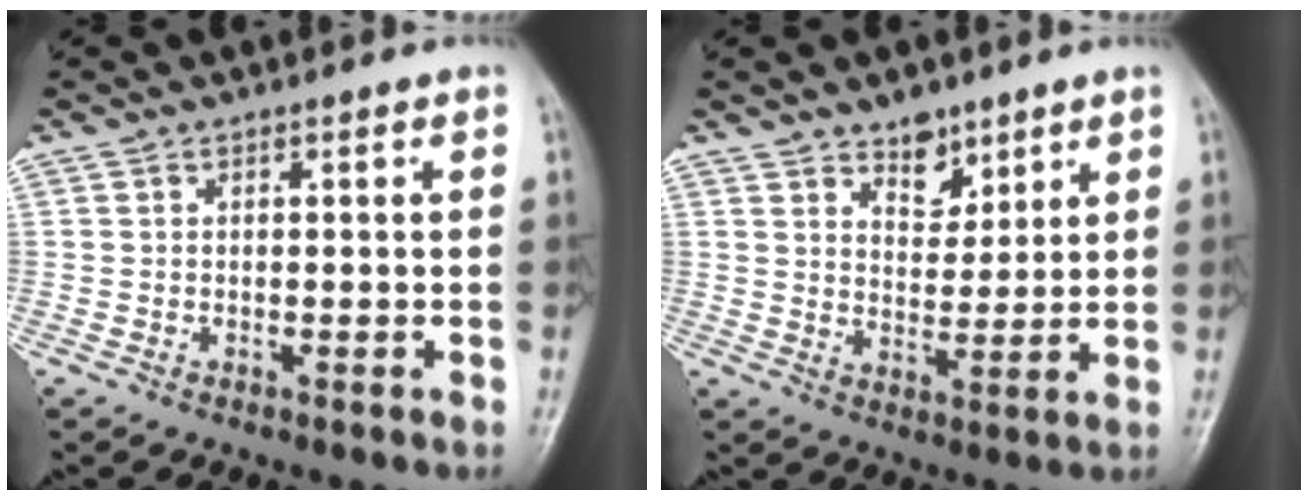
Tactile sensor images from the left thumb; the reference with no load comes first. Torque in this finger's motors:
{"motor_torque": [-0.13, -0.10, -0.30, -0.19, -0.03]}